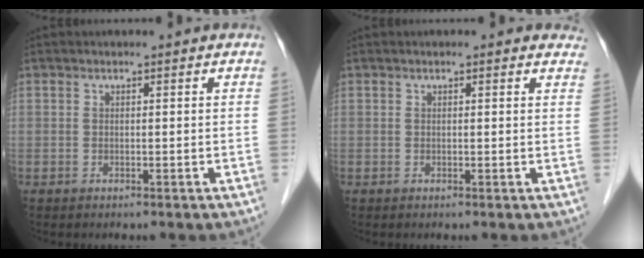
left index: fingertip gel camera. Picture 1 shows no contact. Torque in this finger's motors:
{"motor_torque": [0.43, -0.66, -0.20, -0.01]}